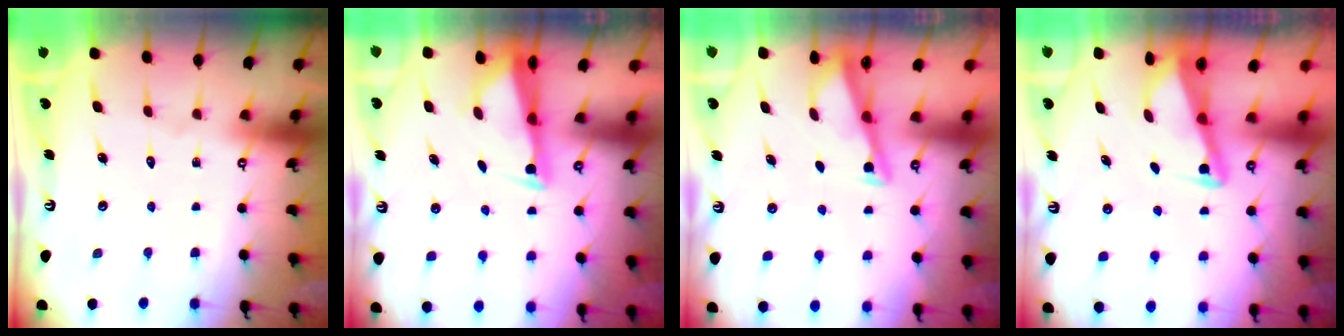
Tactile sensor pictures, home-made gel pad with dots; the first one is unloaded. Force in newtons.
{"total": 2.6, "press": 2.5, "slide": 0.7}
{"total": 3.2, "press": 3.2, "slide": 0.3}
{"total": 3.0, "press": 3.0, "slide": 0.3}